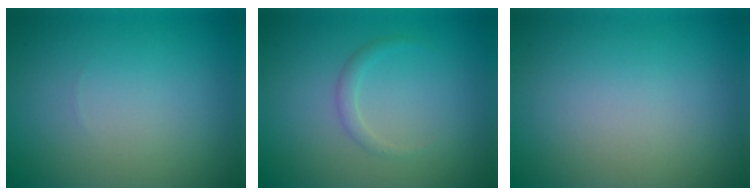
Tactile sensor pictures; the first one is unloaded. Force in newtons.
{"total": 1.0, "press": 1.0, "slide": 0.1}
{"total": 0.0}